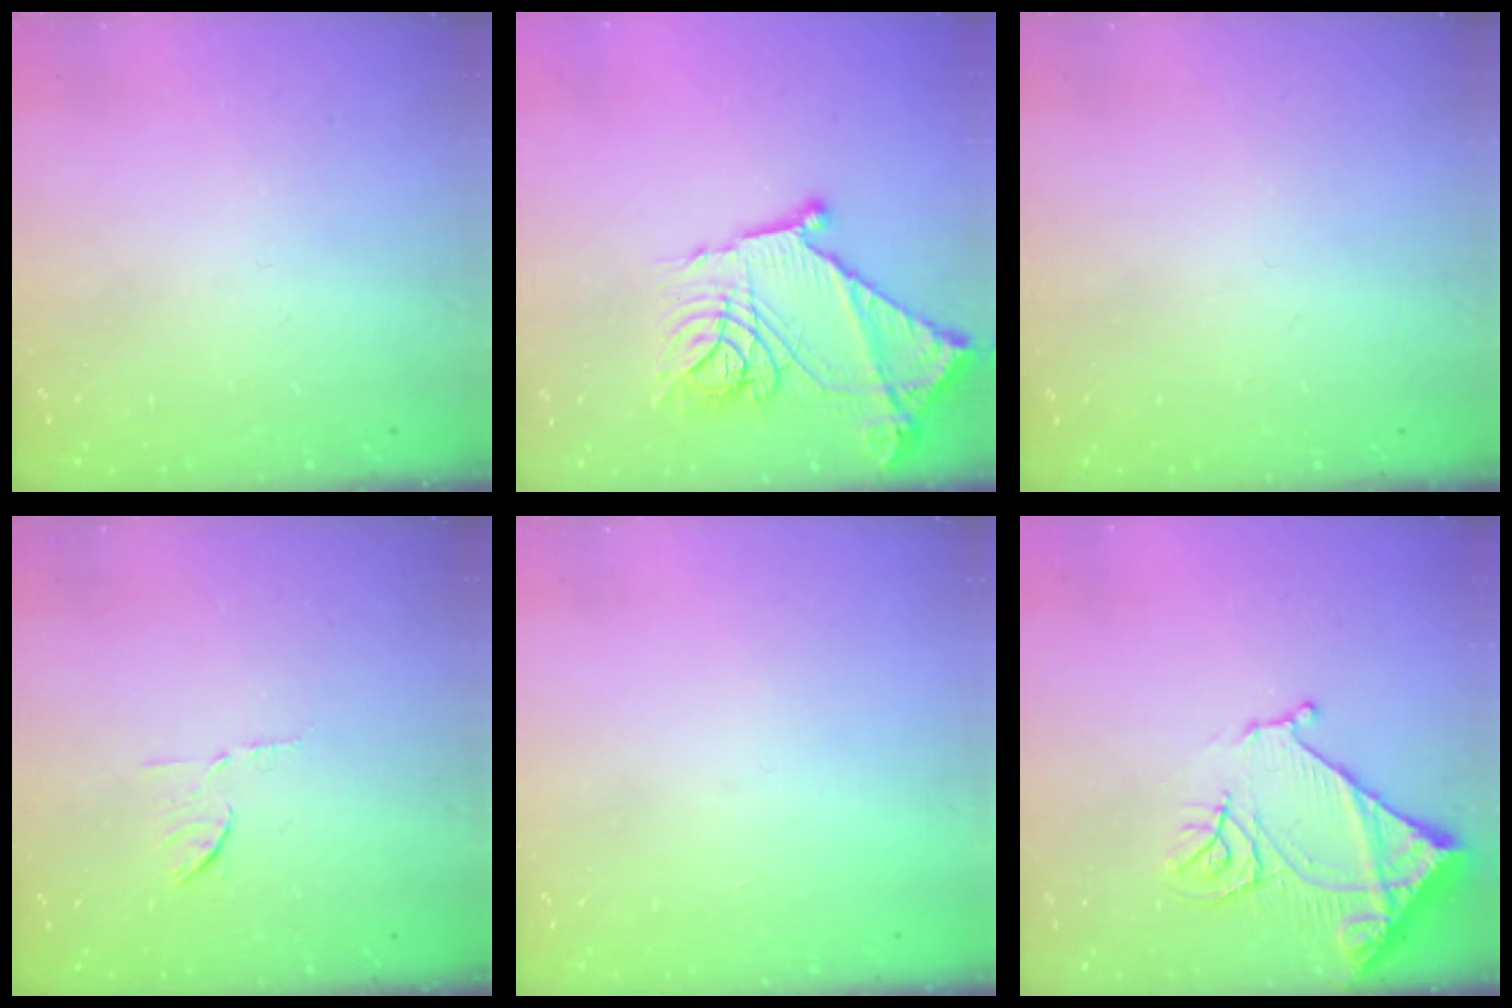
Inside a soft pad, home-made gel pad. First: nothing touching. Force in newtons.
{"total": 21.3, "press": 21.2, "slide": 1.6}
{"total": 0.0}
{"total": 6.1, "press": 6.1, "slide": 0.7}
{"total": 1.5, "press": 1.5, "slide": 0.1}
{"total": 14.4, "press": 14.3, "slide": 1.7}